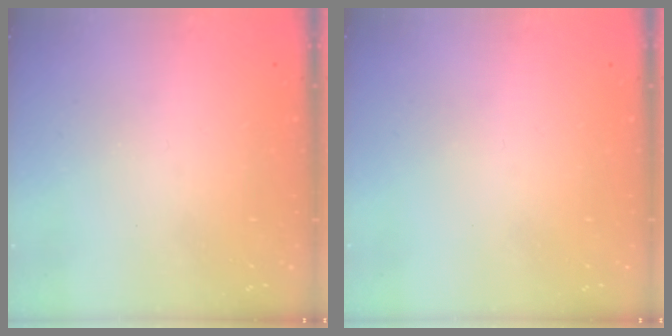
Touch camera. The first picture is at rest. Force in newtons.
{"total": 0.0}